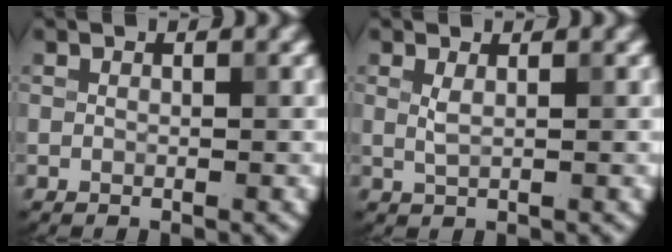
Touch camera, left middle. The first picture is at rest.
{"total": 1.1, "force": [0.4, 0.3, 1.0], "torque": [-0.022, -0.002, 0.009]}